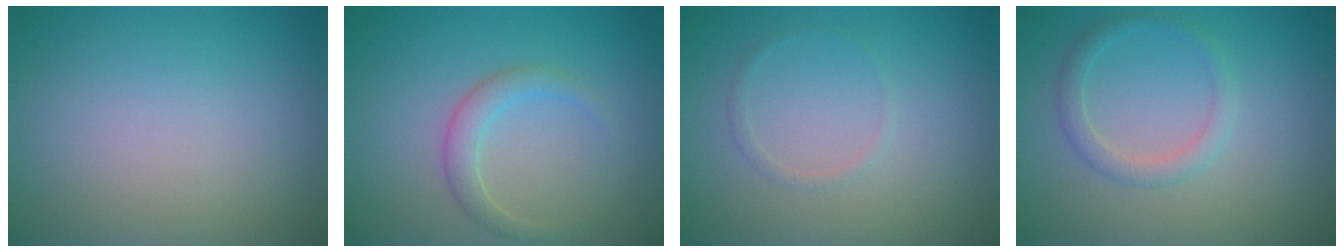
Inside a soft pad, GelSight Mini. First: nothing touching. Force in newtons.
{"total": 2.1, "press": 2.1, "slide": 0.1}
{"total": 0.7, "press": 0.7, "slide": 0.0}
{"total": 1.9, "press": 1.9, "slide": 0.1}